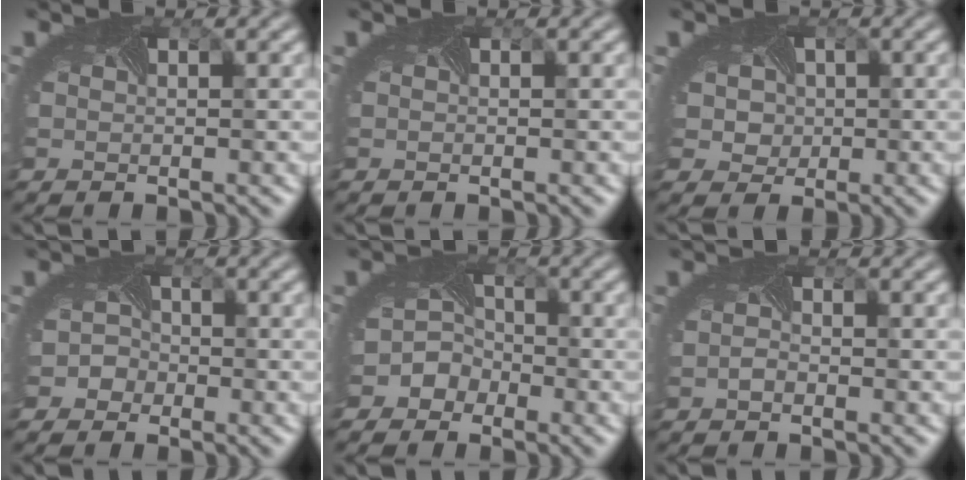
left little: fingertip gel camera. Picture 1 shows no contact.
{"total": 0.0}
{"total": 4.4, "force": [0.8, 3.8, 2.1], "torque": [-0.028, 0.018, -0.011]}
{"total": 2.1, "force": [-1.3, 1.6, -0.2], "torque": [0.016, 0.002, -0.025]}
{"total": 3.1, "force": [-2.0, 2.4, 0.2], "torque": [0.017, 0.008, -0.039]}
{"total": 0.8, "force": [-0.8, 0.1, 0.0], "torque": [-0.006, -0.001, -0.017]}